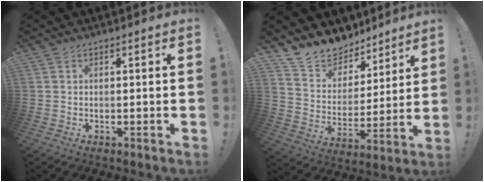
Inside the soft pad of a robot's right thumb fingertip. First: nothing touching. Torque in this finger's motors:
{"motor_torque": [-0.04, 0.21, -0.51, 0.70, 0.08]}